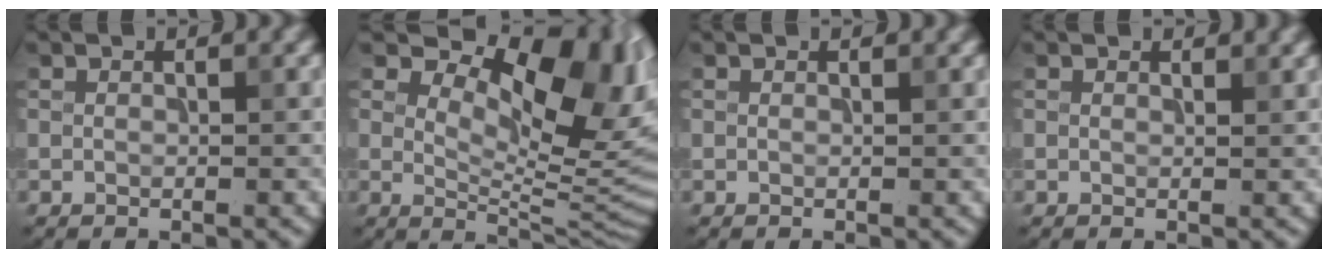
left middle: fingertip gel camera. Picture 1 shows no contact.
{"total": 12.7, "force": [5.2, 6.0, 9.9], "torque": [-0.126, -0.003, 0.088]}
{"total": 0.0}
{"total": 0.8, "force": [0.7, 0.3, 0.2], "torque": [-0.003, -0.001, 0.010]}